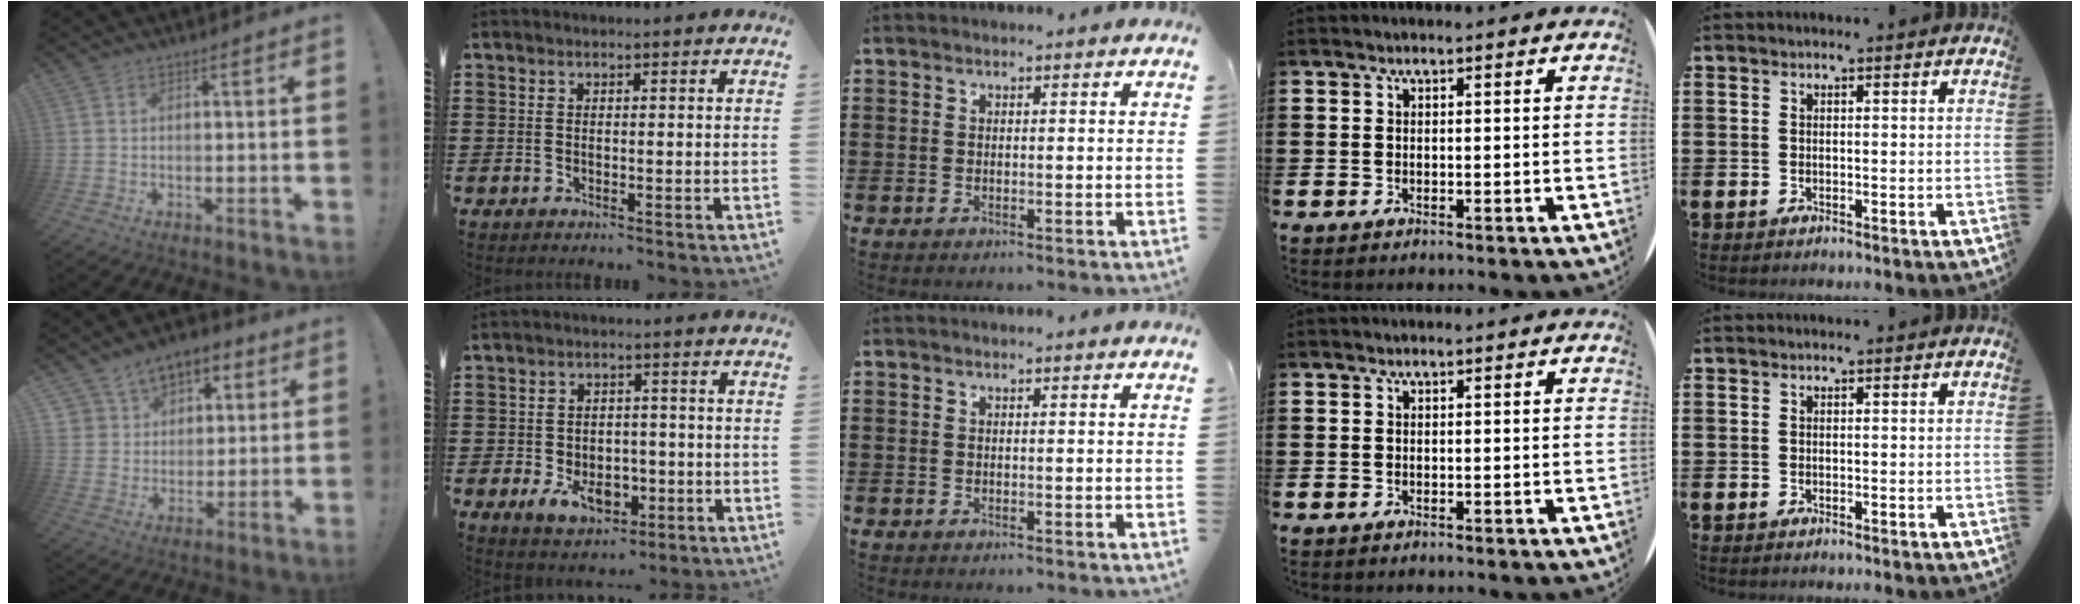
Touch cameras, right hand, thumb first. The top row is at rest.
{"thumb": {"total": 8.7, "force": [4.6, 7.0, 2.2], "torque": [-0.031, -0.033, 0.091]}, "index": {"total": 6.1, "force": [-2.3, 4.2, 3.9], "torque": [-0.081, 0.003, -0.046]}}